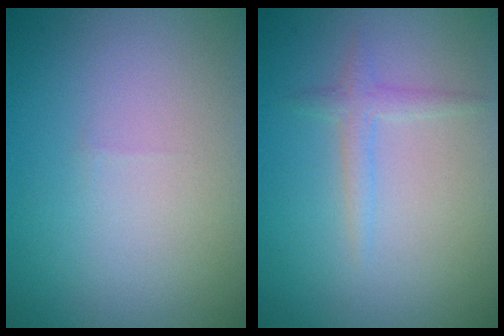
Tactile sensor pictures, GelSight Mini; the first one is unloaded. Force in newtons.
{"total": 1.4, "press": 1.4, "slide": 0.1}